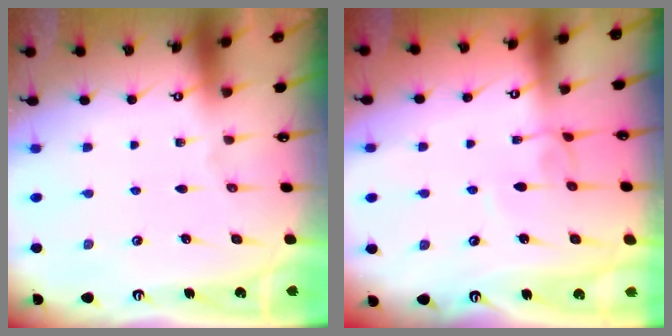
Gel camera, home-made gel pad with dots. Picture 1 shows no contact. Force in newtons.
{"total": 2.4, "press": 2.4, "slide": 0.3}